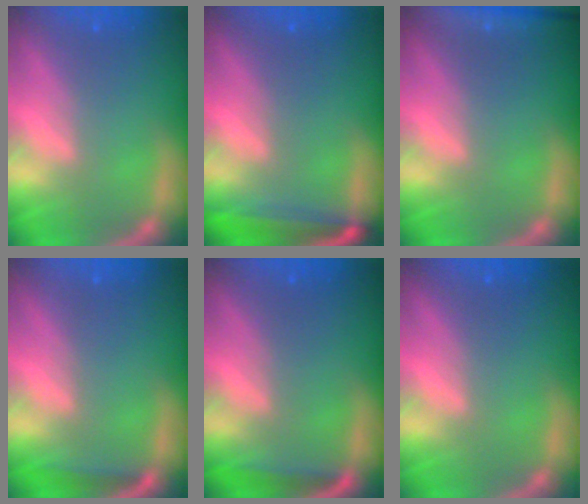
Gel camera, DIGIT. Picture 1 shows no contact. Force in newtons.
{"total": 5.0}
{"total": 6.0}
{"total": 1.4}
{"total": 1.9}
{"total": 0.0}